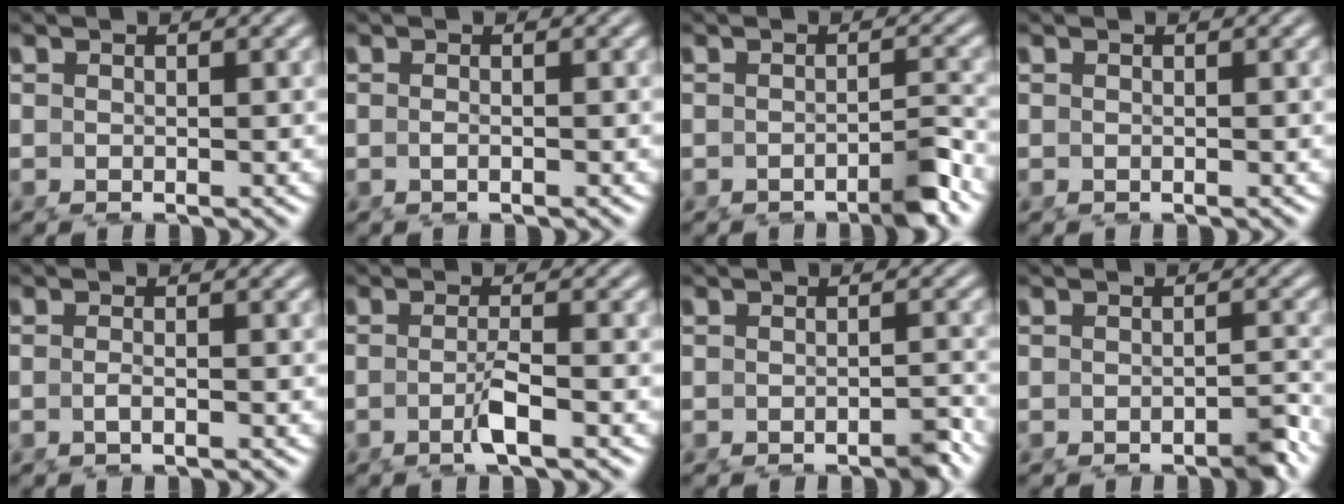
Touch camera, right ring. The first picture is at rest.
{"total": 0.9, "force": [-0.5, -0.6, 0.3], "torque": [-0.006, -0.006, -0.007]}
{"total": 2.2, "force": [-1.7, -0.4, 1.3], "torque": [-0.014, -0.001, -0.031]}
{"total": 0.0}
{"total": 1.2, "force": [-0.8, -0.7, 0.5], "torque": [-0.008, -0.007, -0.011]}
{"total": 2.2, "force": [-1.2, -0.9, 1.6], "torque": [-0.019, -0.004, -0.022]}
{"total": 1.4, "force": [-1.3, -0.3, 0.5], "torque": [-0.006, -0.004, -0.022]}
{"total": 1.7, "force": [-1.5, -0.2, 0.8], "torque": [-0.009, -0.006, -0.024]}